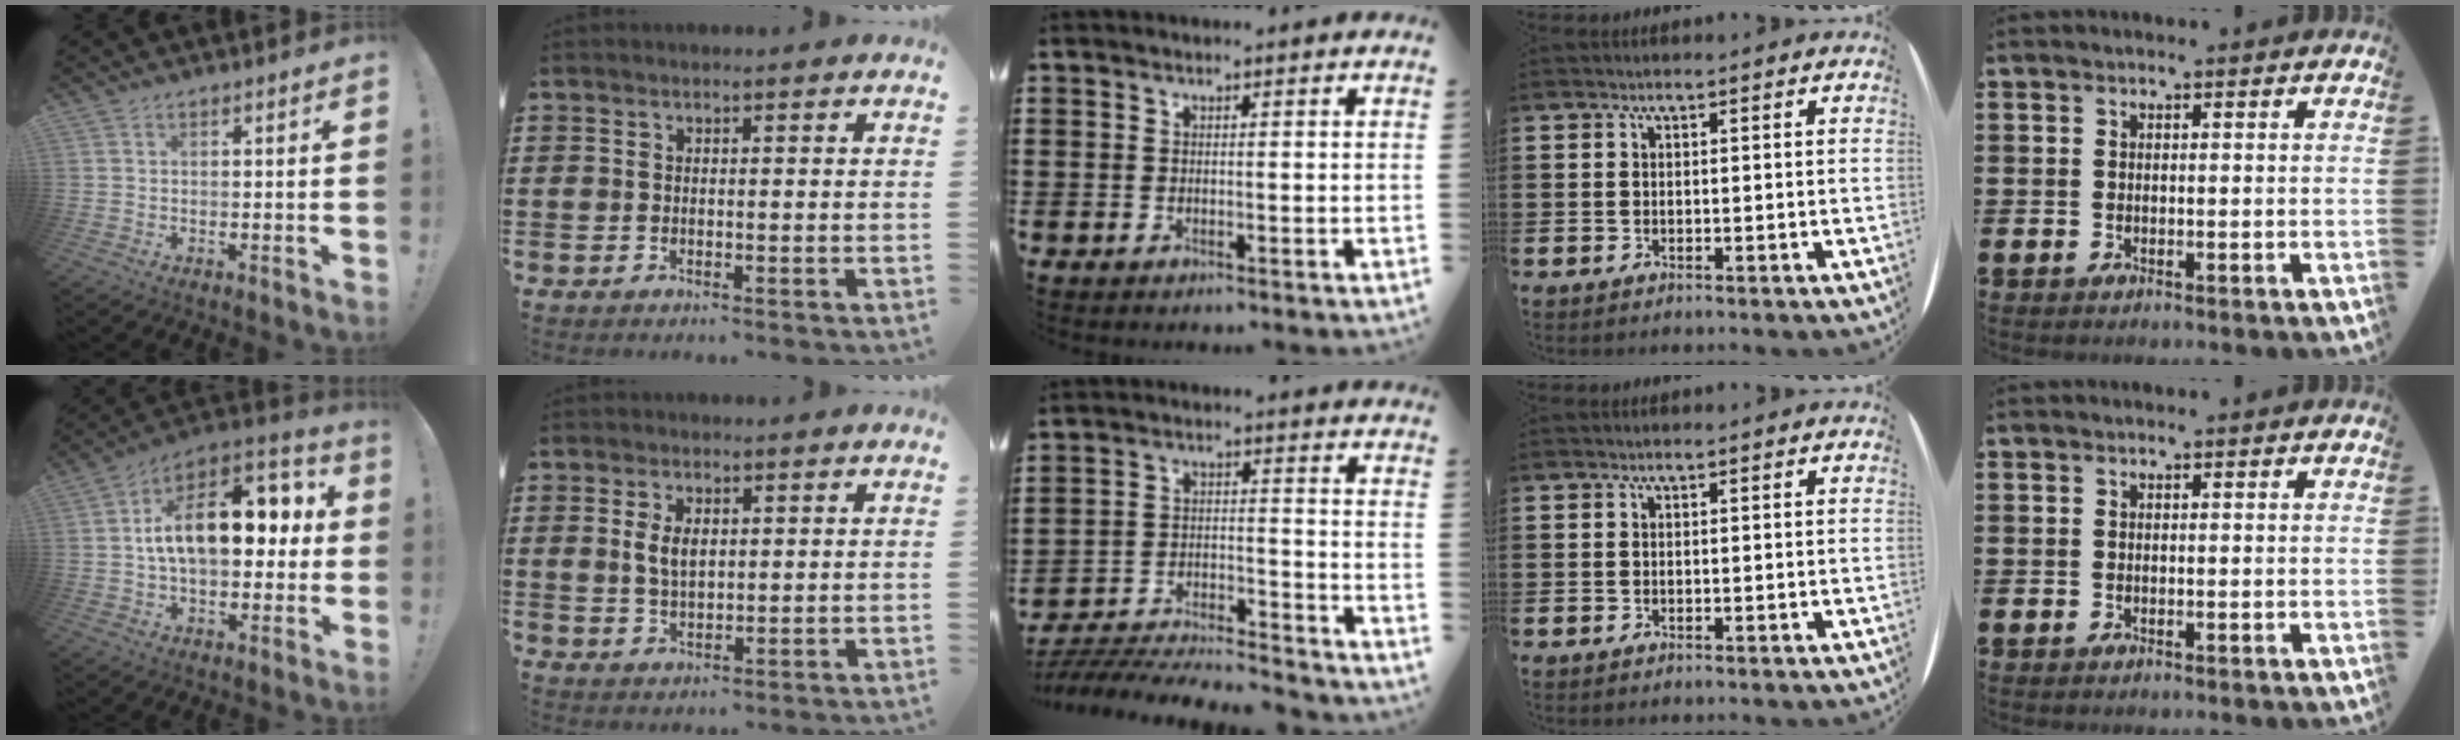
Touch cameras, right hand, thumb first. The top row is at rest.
{"thumb": {"total": 18.7, "force": [2.1, 10.3, 15.5], "torque": [-0.238, 0.007, 0.033]}, "index": {"total": 3.8, "force": [0.8, 1.9, 3.1], "torque": [-0.065, 0.007, 0.013]}, "middle": {"total": 6.5, "force": [-6.3, 0.8, 1.5], "torque": [-0.034, 0.007, -0.126]}}